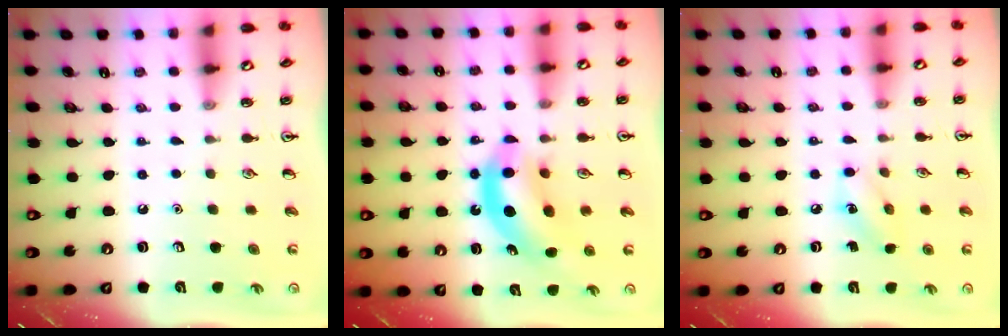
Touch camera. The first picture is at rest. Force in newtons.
{"total": 10.1, "press": 9.7, "slide": 3.0}
{"total": 5.3, "press": 5.1, "slide": 1.3}